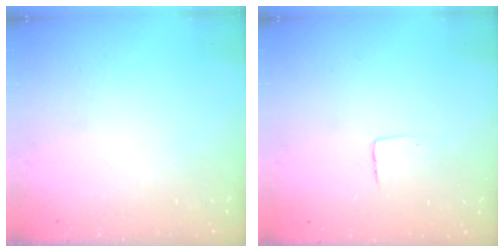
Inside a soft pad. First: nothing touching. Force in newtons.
{"total": 2.9, "press": 2.9, "slide": 0.2}